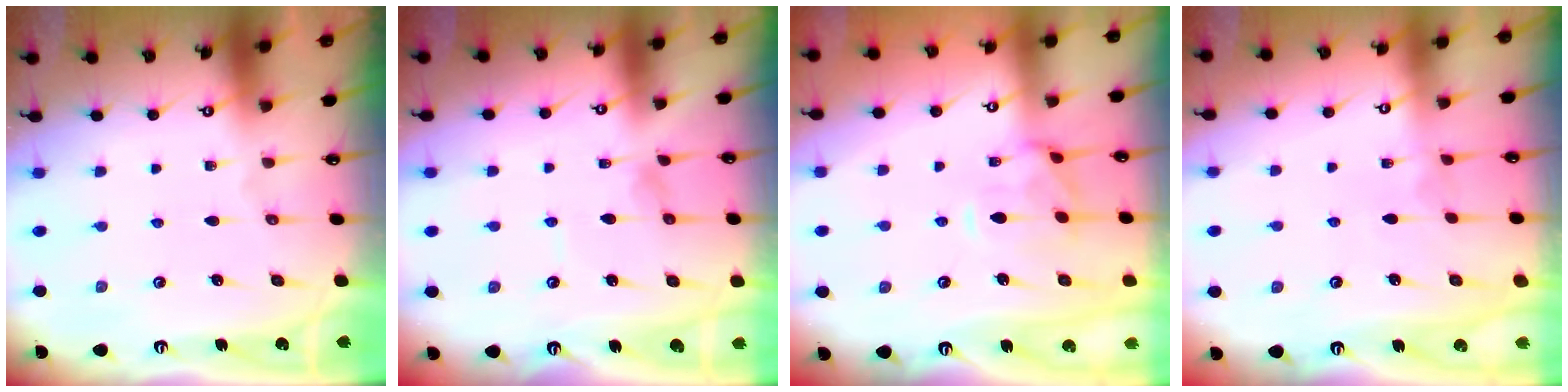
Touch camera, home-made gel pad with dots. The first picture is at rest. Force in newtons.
{"total": 0.0}
{"total": 2.2, "press": 1.9, "slide": 1.1}
{"total": 4.1, "press": 4.1, "slide": 0.1}